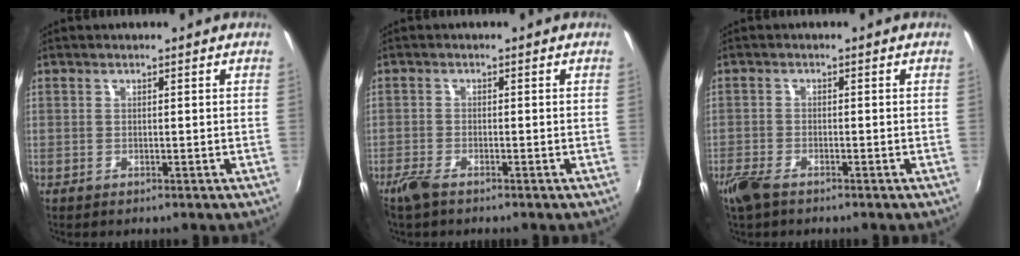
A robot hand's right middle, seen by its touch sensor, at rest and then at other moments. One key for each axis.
{"total": 3.1, "fx": -2.4, "fy": 0.8, "fz": 1.8, "tx": -0.051, "ty": -0.007, "tz": -0.050}
{"total": 4.5, "fx": -3.3, "fy": 1.6, "fz": 2.5, "tx": -0.069, "ty": -0.012, "tz": -0.068}